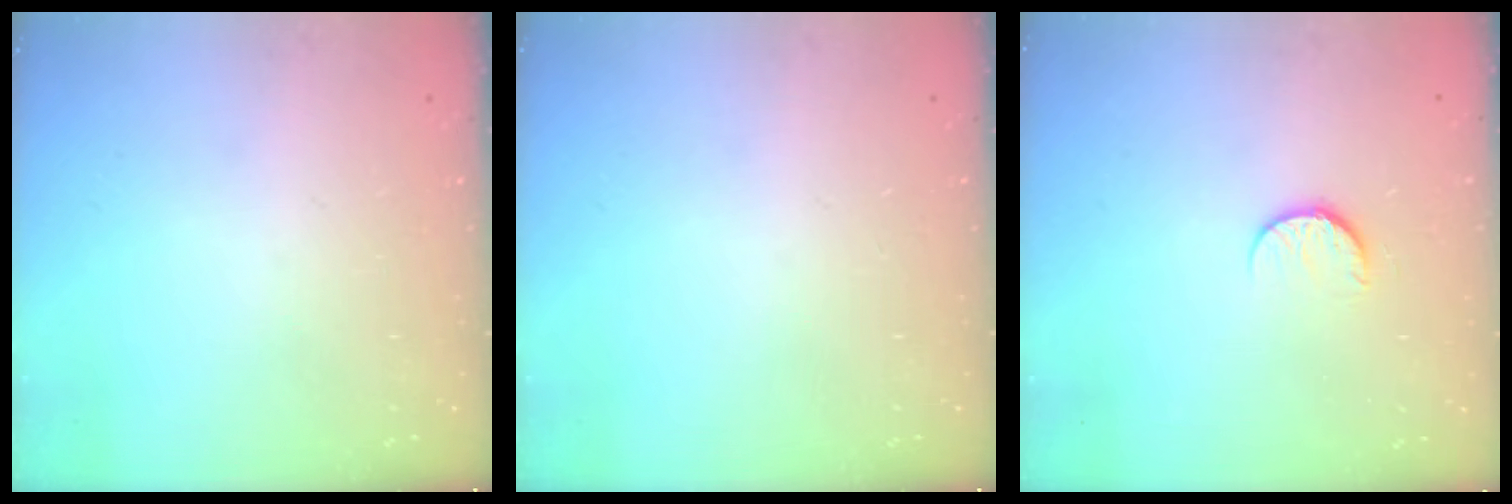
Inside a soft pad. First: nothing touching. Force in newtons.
{"total": 0.0}
{"total": 7.7, "press": 7.6, "slide": 0.7}